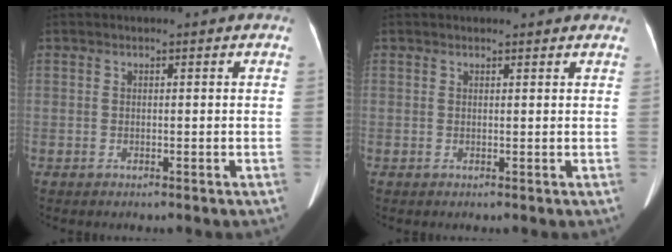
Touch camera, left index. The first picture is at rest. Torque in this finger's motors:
{"motor_torque": [1.08, -1.07, 0.01, 0.00]}